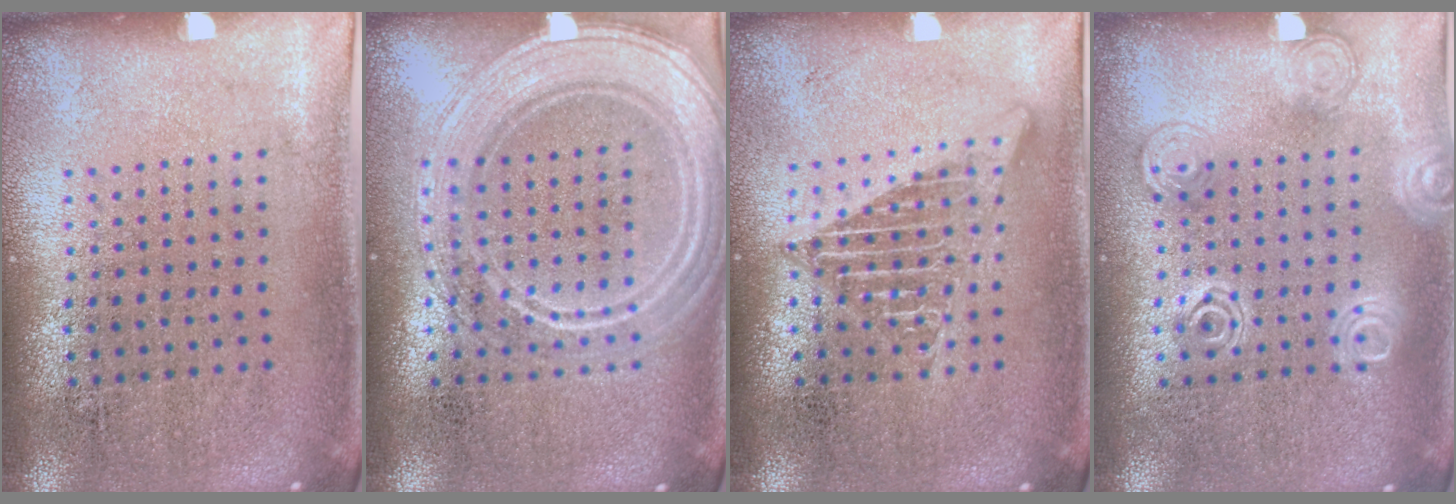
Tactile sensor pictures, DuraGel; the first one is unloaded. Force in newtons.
{"total": 2.5, "press": 2.5, "slide": 0.4}
{"total": 2.4, "press": 2.4, "slide": 0.2}
{"total": 2.3, "press": 2.2, "slide": 0.3}